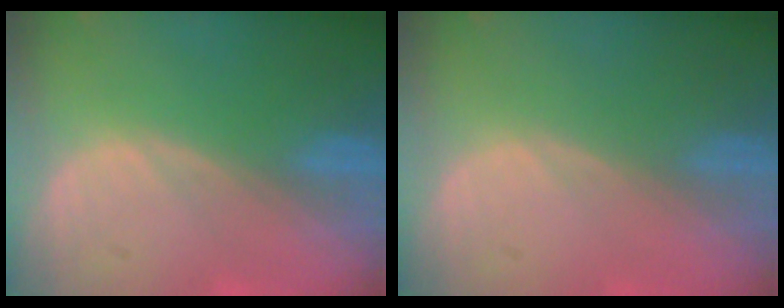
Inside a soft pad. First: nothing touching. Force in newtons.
{"total": 0.0}